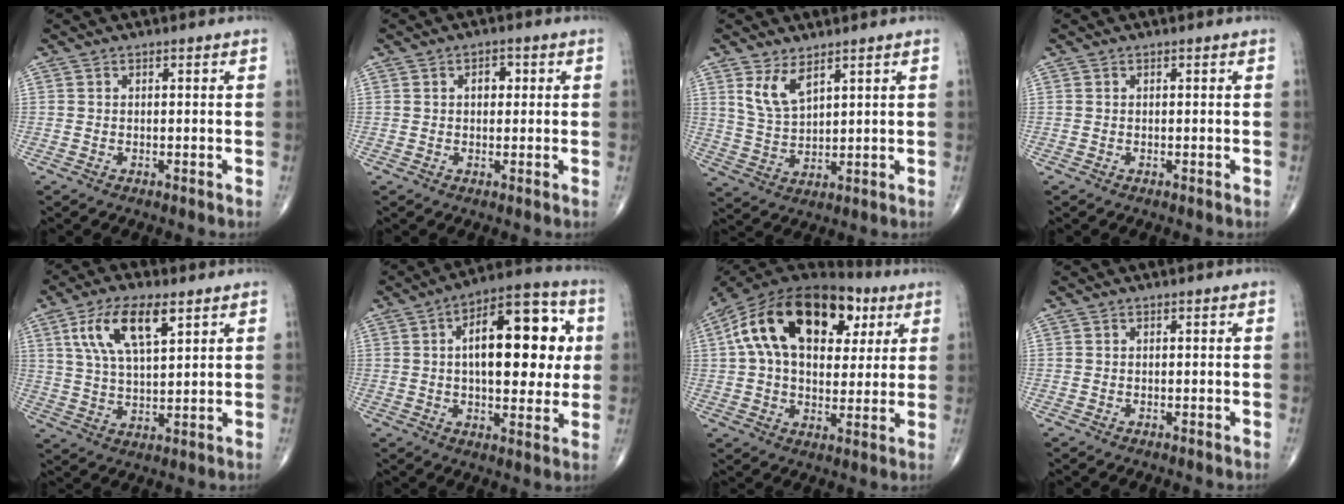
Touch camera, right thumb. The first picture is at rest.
{"total": 2.6, "force": [0.6, 1.8, 1.8], "torque": [-0.015, 0.003, 0.005]}
{"total": 6.2, "force": [3.7, 2.8, 4.2], "torque": [-0.076, -0.026, 0.081]}
{"total": 0.0}
{"total": 11.8, "force": [5.4, 4.7, 9.4], "torque": [-0.175, -0.011, 0.104]}
{"total": 19.6, "force": [3.3, 9.1, 17.0], "torque": [-0.213, 0.014, 0.041]}
{"total": 24.8, "force": [8.2, 14.7, 18.2], "torque": [-0.303, 0.029, 0.130]}
{"total": 0.0}